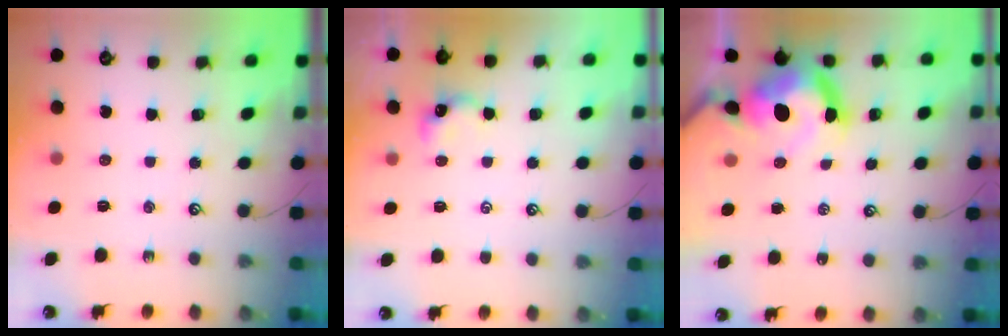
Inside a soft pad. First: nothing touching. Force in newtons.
{"total": 0.7, "press": 0.7, "slide": 0.1}
{"total": 15.5, "press": 15.4, "slide": 1.5}